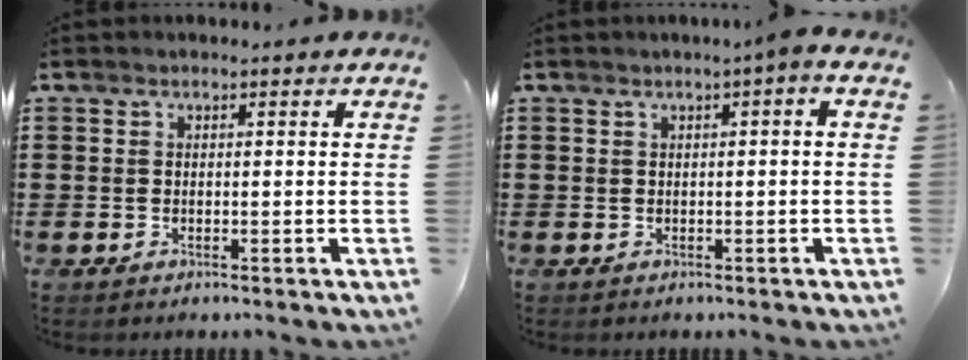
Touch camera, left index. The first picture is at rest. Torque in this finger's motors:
{"motor_torque": [2.14, 0.00, 0.16, 0.06]}